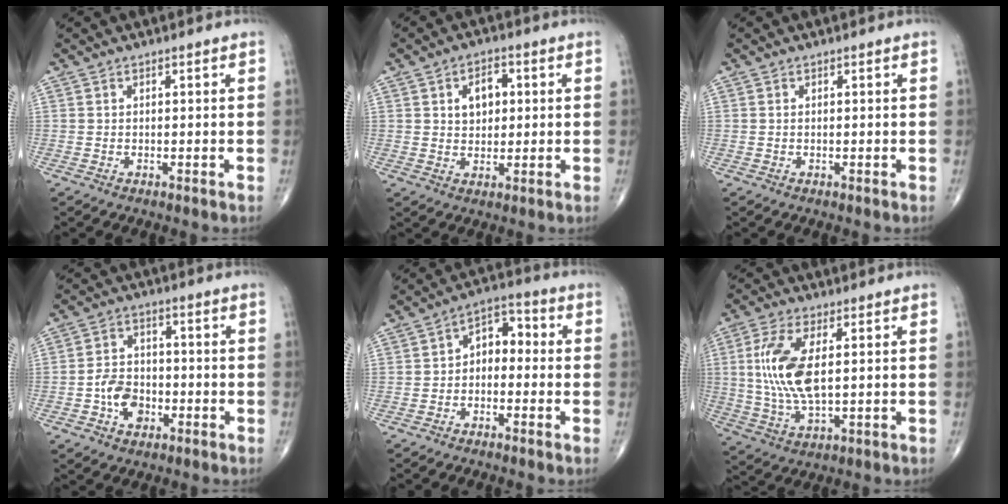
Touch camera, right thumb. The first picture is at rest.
{"total": 5.7, "force": [1.5, 3.9, 4.0], "torque": [-0.037, 0.001, 0.020]}
{"total": 0.0}
{"total": 6.3, "force": [-2.3, 4.7, 3.6], "torque": [-0.038, 0.024, -0.045]}
{"total": 6.4, "force": [-0.7, 4.3, 4.6], "torque": [-0.044, 0.036, -0.028]}
{"total": 11.6, "force": [1.7, 4.8, 10.4], "torque": [-0.230, -0.007, 0.038]}